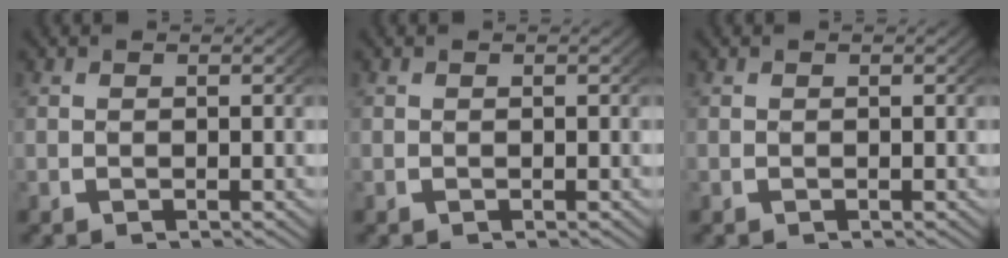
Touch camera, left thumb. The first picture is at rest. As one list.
[{"total": 0.0}, {"total": 0.0}]